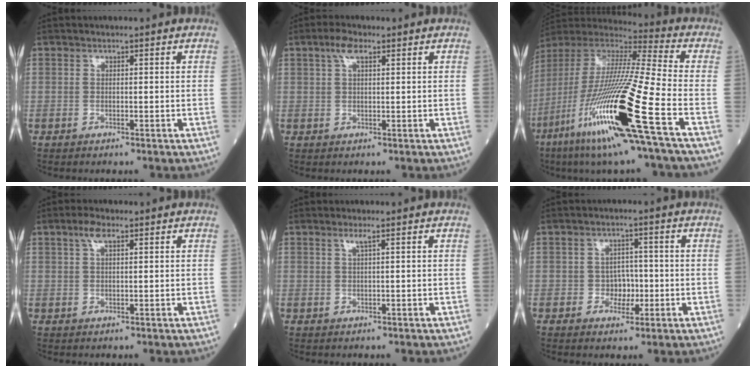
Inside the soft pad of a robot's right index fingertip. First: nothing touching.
{"total": 3.0, "force": [1.6, 1.0, 2.3], "torque": [-0.051, 0.012, 0.031]}
{"total": 25.1, "force": [-10.0, 0.0, 23.0], "torque": [-0.473, -0.058, -0.197]}
{"total": 2.6, "force": [1.5, 0.8, 2.0], "torque": [-0.045, 0.010, 0.030]}
{"total": 1.1, "force": [0.6, -0.3, 0.9], "torque": [-0.026, 0.001, 0.014]}
{"total": 3.4, "force": [-0.8, 2.7, 1.9], "torque": [-0.018, 0.008, -0.011]}